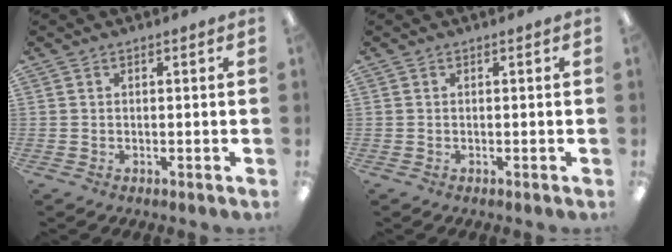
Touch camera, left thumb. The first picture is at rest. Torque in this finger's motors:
{"motor_torque": [0.00, 0.00, 0.01, -0.01, 0.00]}